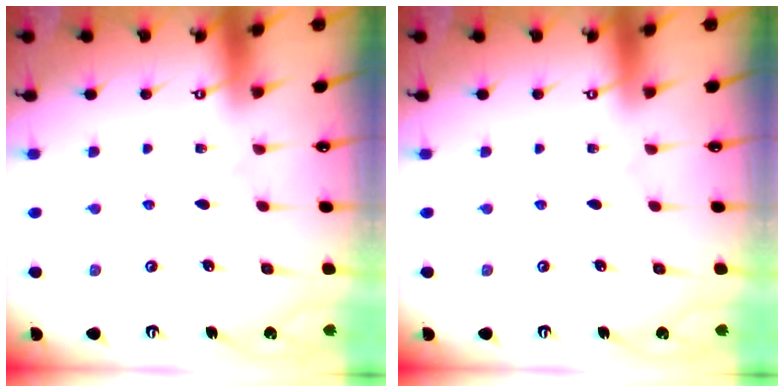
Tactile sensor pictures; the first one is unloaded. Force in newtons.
{"total": 0.0}